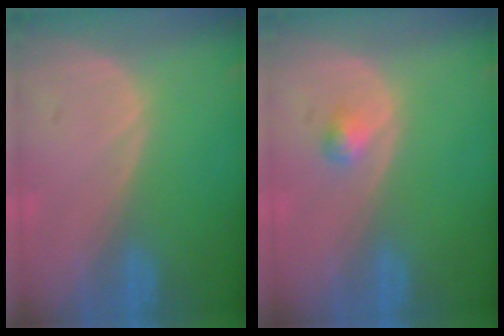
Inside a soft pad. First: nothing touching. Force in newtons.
{"total": 1.5, "press": 1.5, "slide": 0.3}